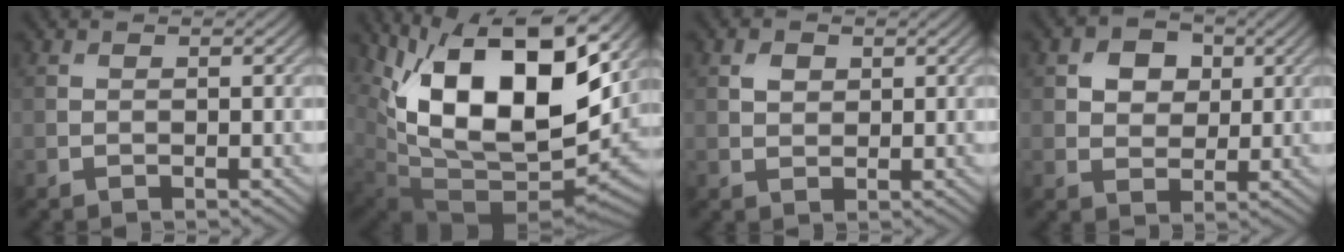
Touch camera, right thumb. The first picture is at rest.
{"total": 17.8, "force": [5.7, 8.9, 14.3], "torque": [-0.260, 0.002, 0.102]}
{"total": 1.8, "force": [0.8, 1.3, 1.0], "torque": [-0.021, 0.001, 0.015]}
{"total": 5.2, "force": [2.0, 3.9, 2.8], "torque": [-0.057, 0.000, 0.029]}